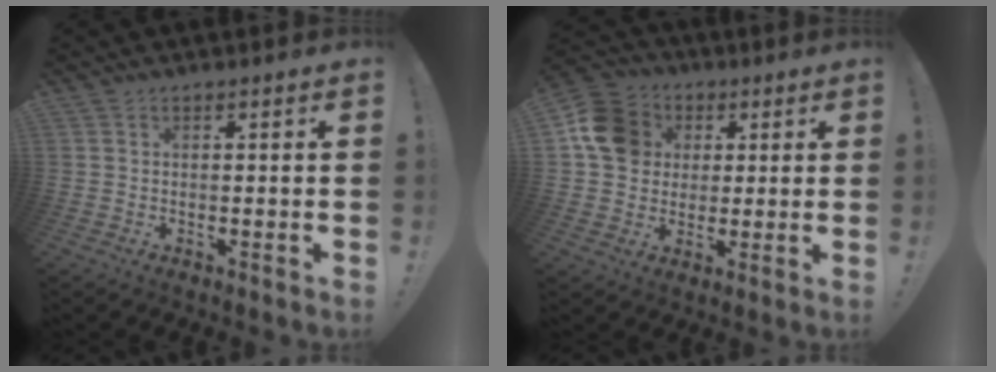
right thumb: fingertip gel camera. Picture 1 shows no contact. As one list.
[{"total": 14.1, "force": [3.2, 12.2, 6.1], "torque": [-0.084, 0.000, 0.069]}]